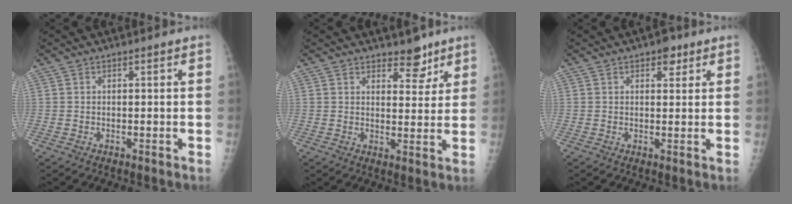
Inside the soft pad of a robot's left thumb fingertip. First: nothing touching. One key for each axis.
{"total": 5.2, "fx": 3.9, "fy": 2.6, "fz": 2.2, "tx": -0.001, "ty": -0.026, "tz": 0.056}
{"total": 3.2, "fx": 1.8, "fy": 1.8, "fz": 1.8, "tx": -0.007, "ty": -0.005, "tz": 0.022}